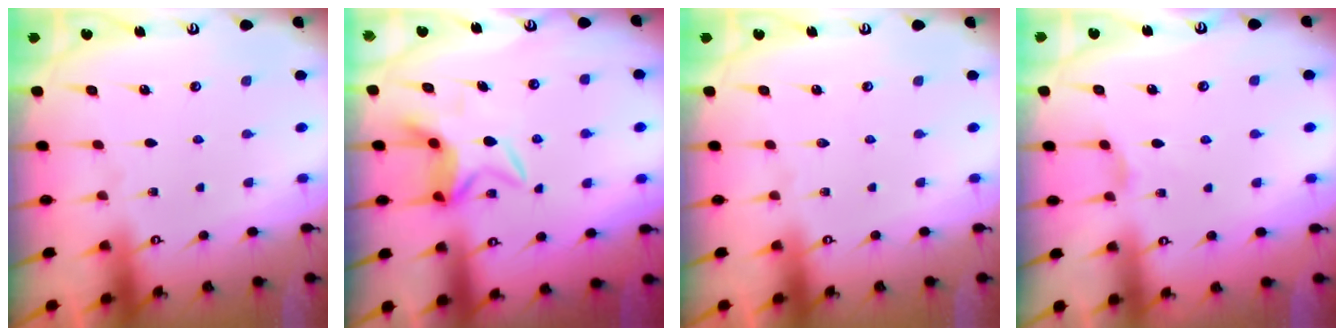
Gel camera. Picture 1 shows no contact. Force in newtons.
{"total": 5.9, "press": 5.9, "slide": 0.3}
{"total": 0.0}
{"total": 2.2, "press": 2.2, "slide": 0.4}